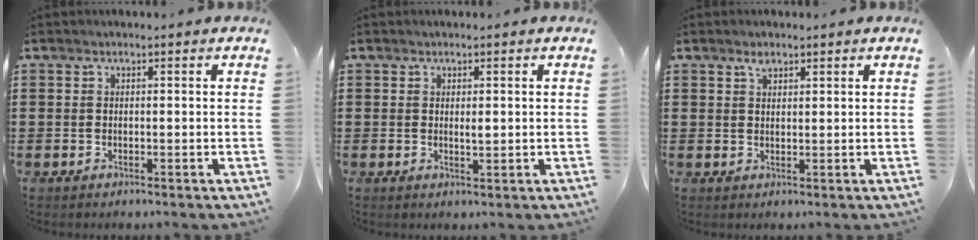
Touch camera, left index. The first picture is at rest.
{"total": 1.3, "force": [0.2, 0.4, 1.2], "torque": [-0.024, 0.002, 0.003]}
{"total": 1.6, "force": [1.4, 0.7, 0.6], "torque": [-0.008, -0.003, 0.024]}